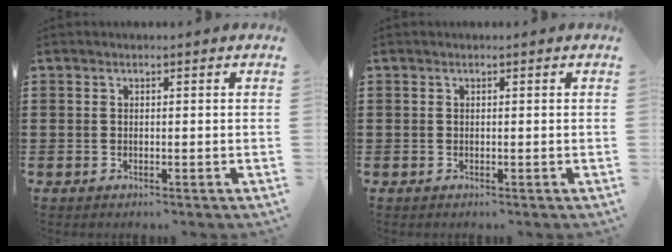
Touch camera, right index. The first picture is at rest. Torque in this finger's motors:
{"motor_torque": [-0.48, 1.66, 0.00, 0.00]}